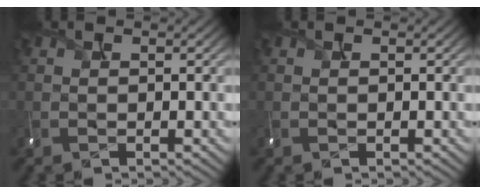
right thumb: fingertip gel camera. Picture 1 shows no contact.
{"total": 0.0}